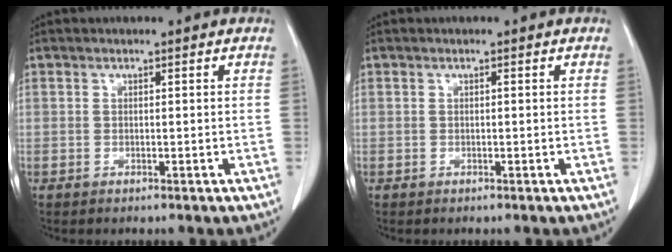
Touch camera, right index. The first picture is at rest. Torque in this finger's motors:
{"motor_torque": [0.17, -0.11, -0.01, 0.01]}